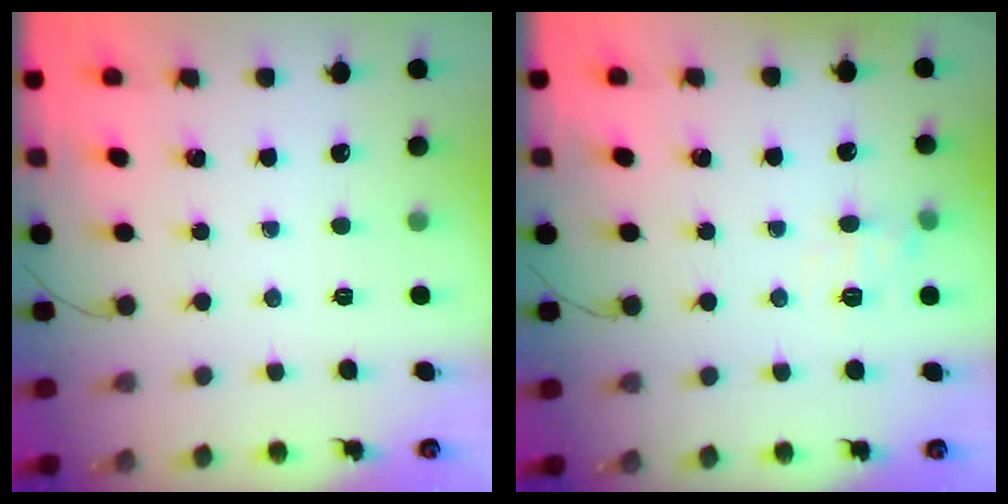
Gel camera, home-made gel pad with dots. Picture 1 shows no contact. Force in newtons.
{"total": 9.5, "press": 9.4, "slide": 1.7}